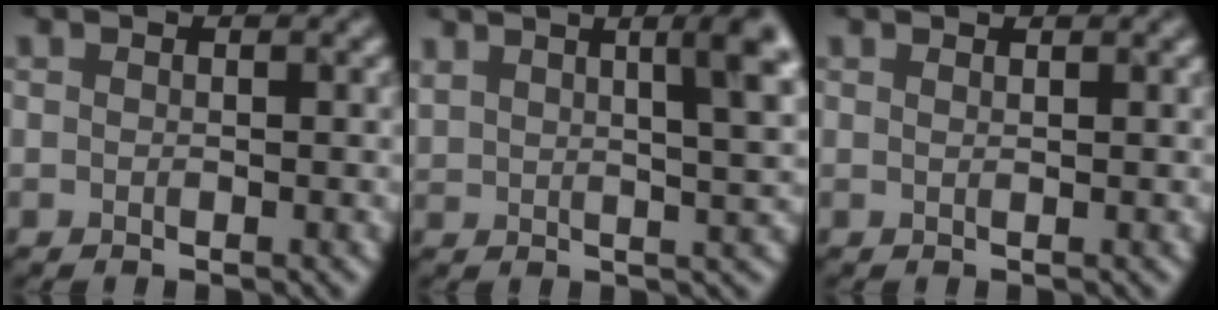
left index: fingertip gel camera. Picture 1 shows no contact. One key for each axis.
{"total": 7.1, "fx": 3.2, "fy": 2.1, "fz": 6.0, "tx": -0.079, "ty": 0.034, "tz": 0.058}
{"total": 1.0, "fx": 0.8, "fy": 0.3, "fz": 0.6, "tx": 0.002, "ty": 0.013, "tz": -0.001}